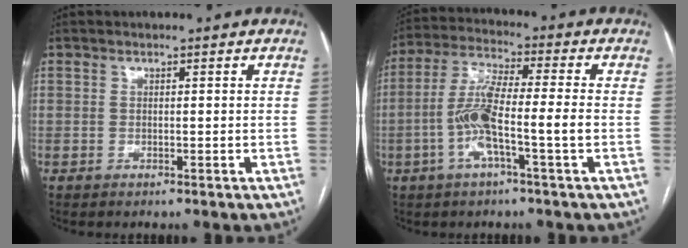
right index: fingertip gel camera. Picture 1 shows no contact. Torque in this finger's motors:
{"motor_torque": [1.87, -0.26, 0.80, 0.21]}